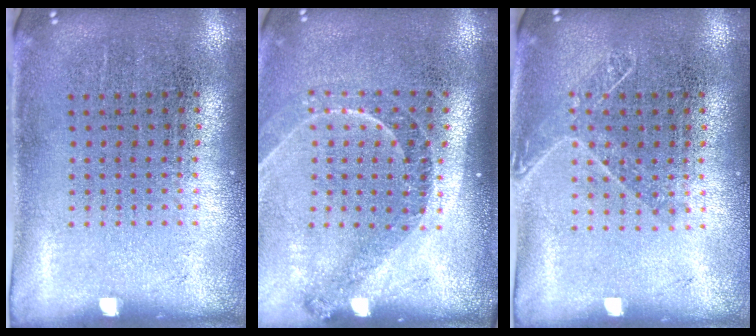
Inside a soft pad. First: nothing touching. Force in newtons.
{"total": 1.4, "press": 1.3, "slide": 0.5}
{"total": 1.2, "press": 1.0, "slide": 0.6}